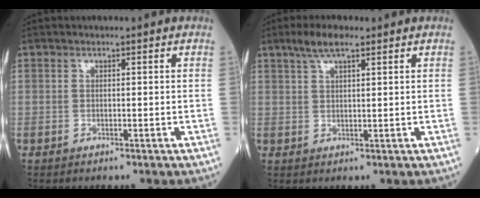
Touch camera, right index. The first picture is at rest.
{"total": 4.3, "force": [3.0, 0.8, 2.9], "torque": [-0.062, 0.014, 0.059]}